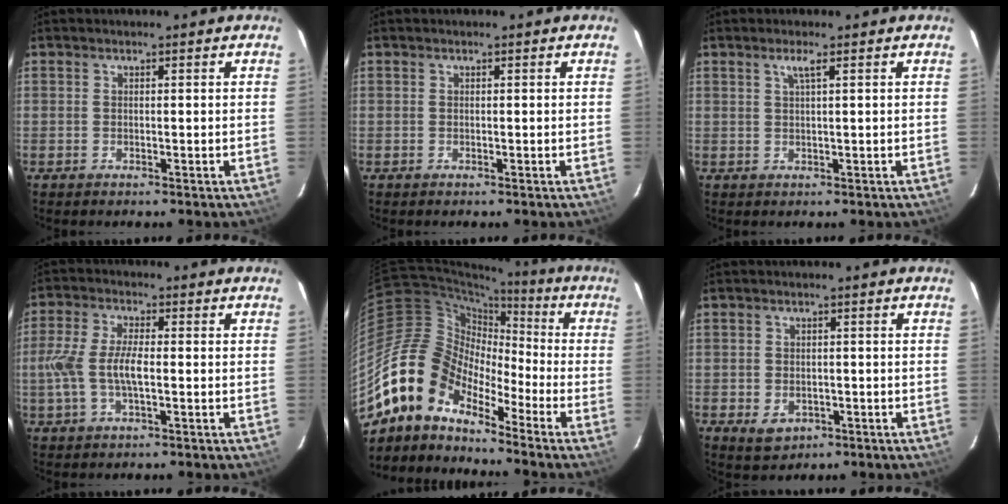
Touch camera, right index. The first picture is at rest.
{"total": 0.0}
{"total": 1.7, "force": [0.9, -0.3, 1.4], "torque": [-0.028, 0.001, 0.018]}
{"total": 8.2, "force": [-1.1, 3.0, 7.5], "torque": [-0.160, 0.004, -0.022]}
{"total": 14.7, "force": [-11.2, 7.4, 6.0], "torque": [-0.109, 0.014, -0.228]}
{"total": 4.5, "force": [-1.7, 3.6, 2.2], "torque": [-0.049, -0.003, -0.015]}